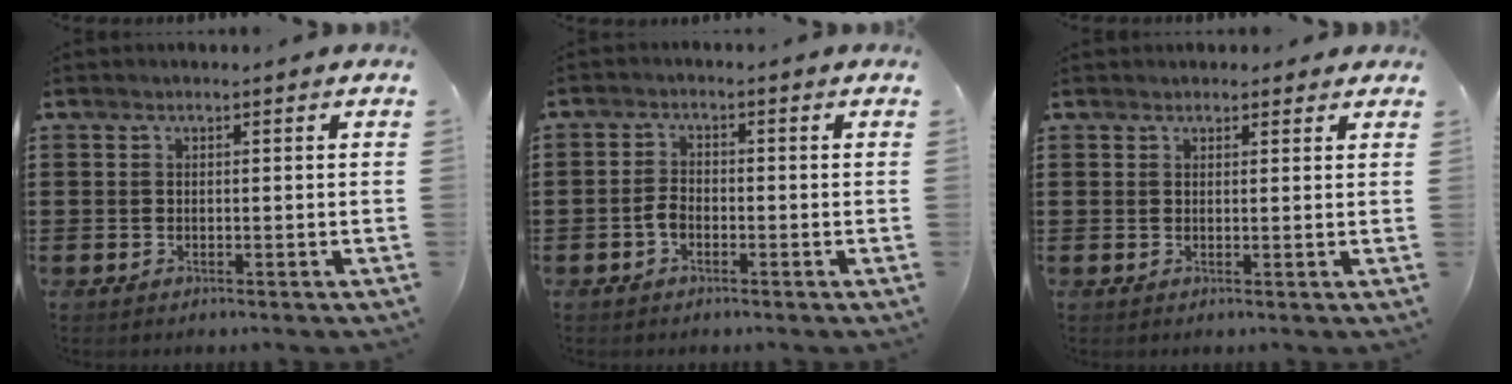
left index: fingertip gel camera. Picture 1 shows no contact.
{"total": 2.4, "force": [-0.9, 1.4, 1.8], "torque": [-0.051, -0.002, -0.022]}
{"total": 1.4, "force": [1.3, 0.6, 0.2], "torque": [-0.007, 0.005, 0.025]}